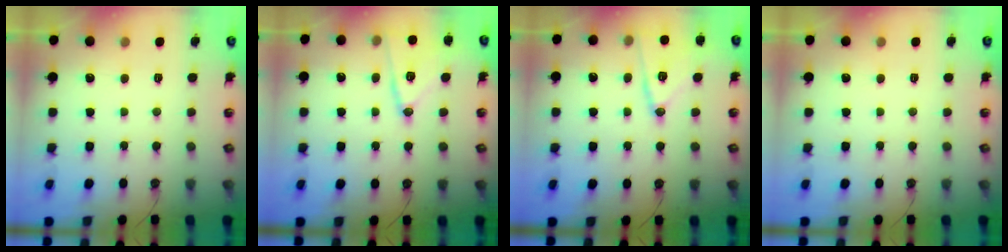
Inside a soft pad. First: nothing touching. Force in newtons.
{"total": 13.3, "press": 13.3, "slide": 0.4}
{"total": 13.3, "press": 13.3, "slide": 0.4}
{"total": 0.0}